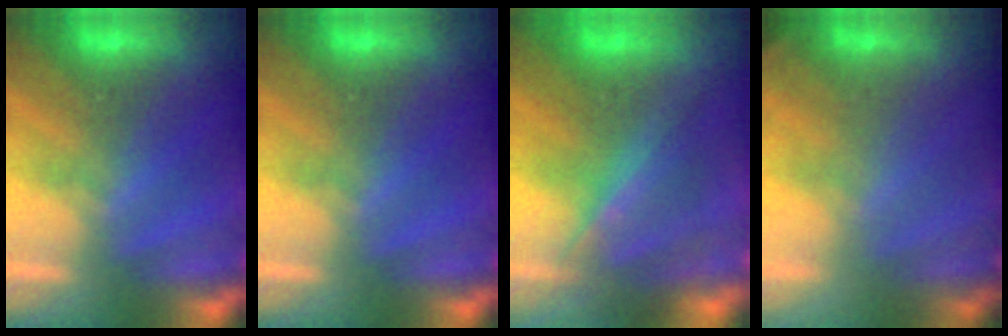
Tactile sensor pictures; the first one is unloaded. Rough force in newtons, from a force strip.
{"total": 0.0}
{"total": 4.8}
{"total": 1.9}